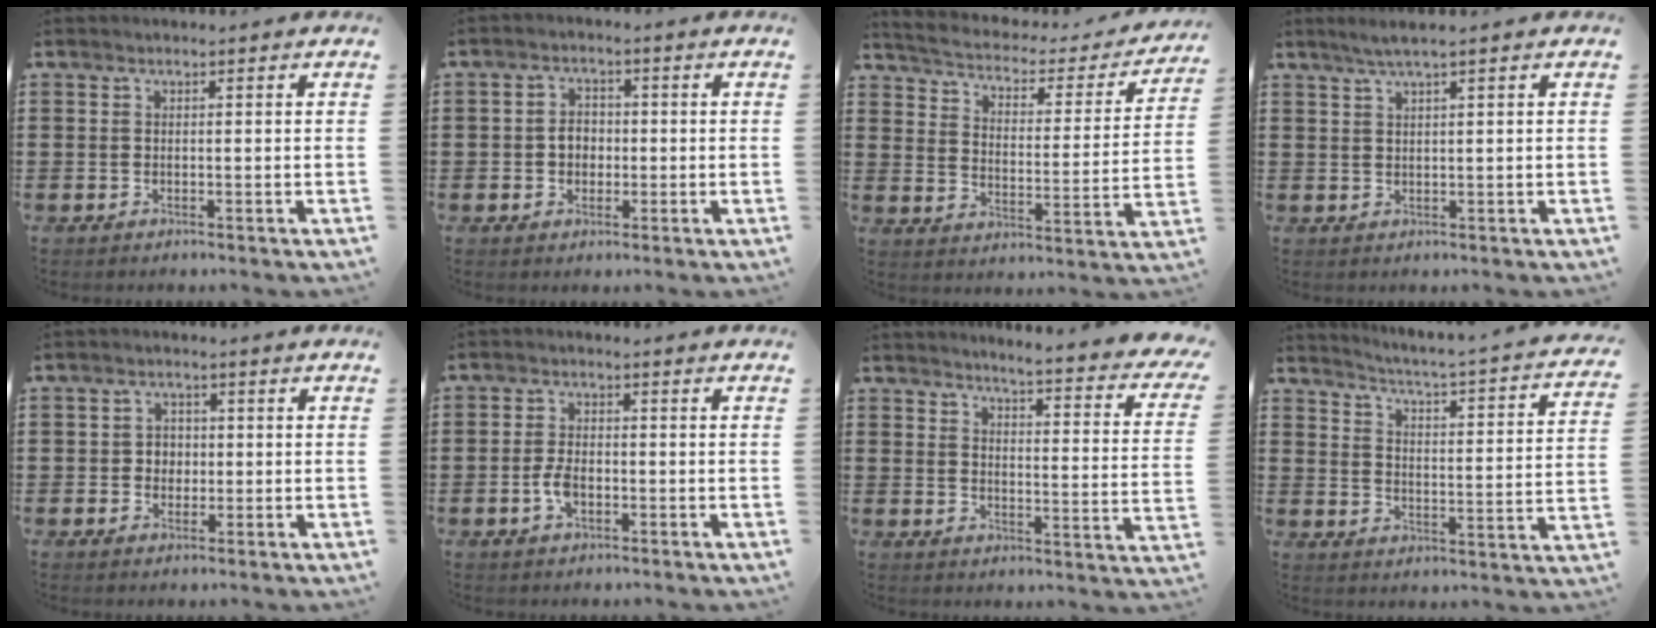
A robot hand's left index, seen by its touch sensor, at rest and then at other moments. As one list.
[{"total": 3.0, "force": [-0.3, 2.3, 1.8], "torque": [-0.039, 0.006, -0.009]}, {"total": 2.6, "force": [2.3, 0.7, 1.0], "torque": [-0.036, -0.022, 0.029]}, {"total": 2.3, "force": [1.4, -0.2, 1.8], "torque": [-0.035, 0.001, 0.025]}, {"total": 2.6, "force": [-0.1, 2.3, 1.1], "torque": [-0.022, 0.004, -0.008]}, {"total": 3.5, "force": [-1.1, 1.8, 2.8], "torque": [-0.072, -0.003, -0.024]}, {"total": 3.9, "force": [3.5, -0.7, 1.5], "torque": [-0.041, -0.036, 0.051]}, {"total": 2.8, "force": [2.6, -0.7, 1.0], "torque": [-0.039, -0.035, 0.030]}]